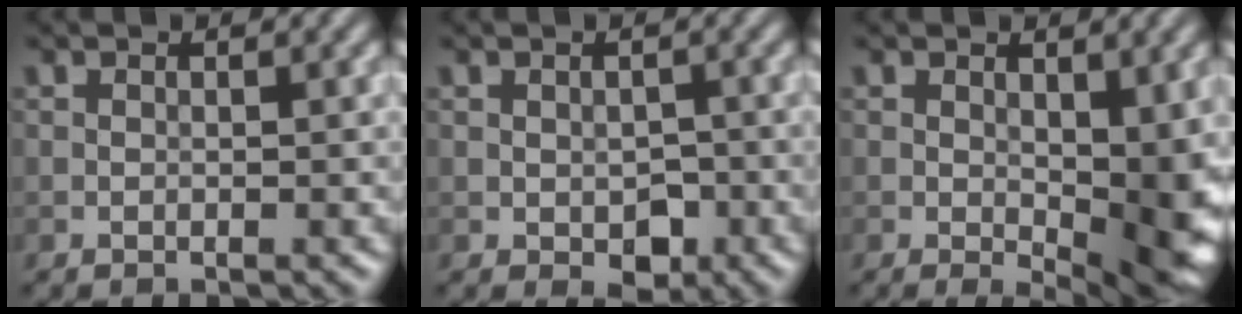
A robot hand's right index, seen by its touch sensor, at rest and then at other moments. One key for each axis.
{"total": 2.2, "fx": -0.6, "fy": 1.5, "fz": 1.5, "tx": -0.018, "ty": -0.006, "tz": -0.005}
{"total": 7.2, "fx": -0.2, "fy": 3.1, "fz": 6.5, "tx": -0.092, "ty": -0.016, "tz": 0.006}